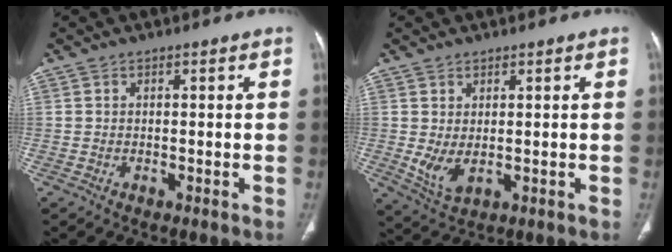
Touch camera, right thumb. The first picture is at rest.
{"total": 4.6, "force": [0.2, 2.3, 3.9], "torque": [-0.078, -0.009, 0.018]}